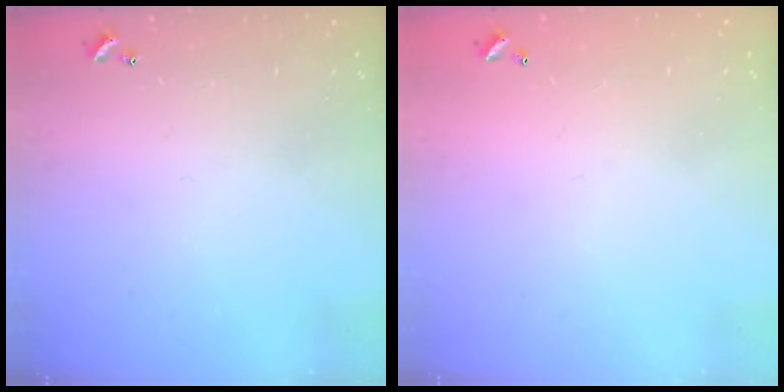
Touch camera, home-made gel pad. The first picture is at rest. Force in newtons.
{"total": 2.8, "press": 2.8, "slide": 0.1}